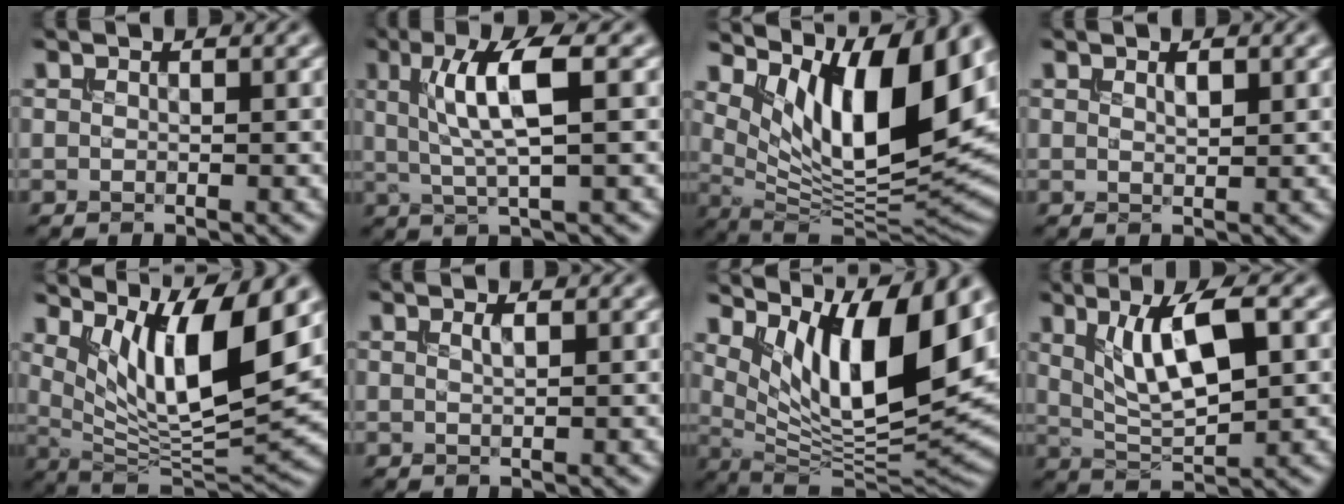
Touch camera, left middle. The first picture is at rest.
{"total": 5.6, "force": [1.1, 1.2, 5.4], "torque": [-0.104, 0.006, 0.023]}
{"total": 12.7, "force": [5.7, 4.6, 10.4], "torque": [-0.166, -0.010, 0.110]}
{"total": 0.9, "force": [0.6, 0.2, 0.7], "torque": [-0.014, -0.001, 0.009]}
{"total": 10.6, "force": [4.5, 2.7, 9.2], "torque": [-0.149, -0.010, 0.088]}
{"total": 0.8, "force": [0.3, 0.2, 0.7], "torque": [-0.011, 0.002, 0.004]}
{"total": 11.7, "force": [5.3, 3.6, 9.8], "torque": [-0.158, -0.015, 0.105]}
{"total": 6.5, "force": [2.0, 2.0, 5.9], "torque": [-0.106, -0.002, 0.039]}